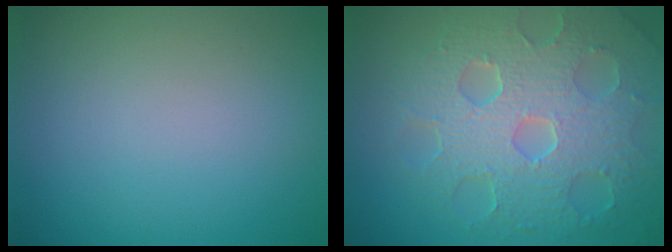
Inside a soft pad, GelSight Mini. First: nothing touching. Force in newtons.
{"total": 8.7, "press": 6.1, "slide": 6.1}